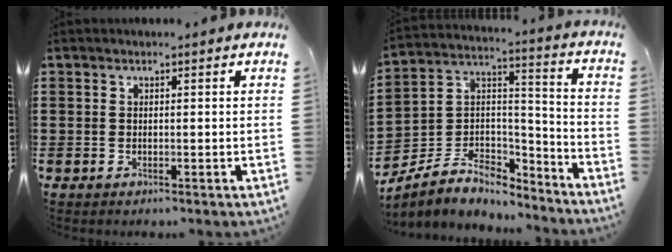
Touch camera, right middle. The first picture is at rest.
{"total": 5.7, "force": [-4.6, 3.2, 1.2], "torque": [-0.042, -0.008, -0.095]}